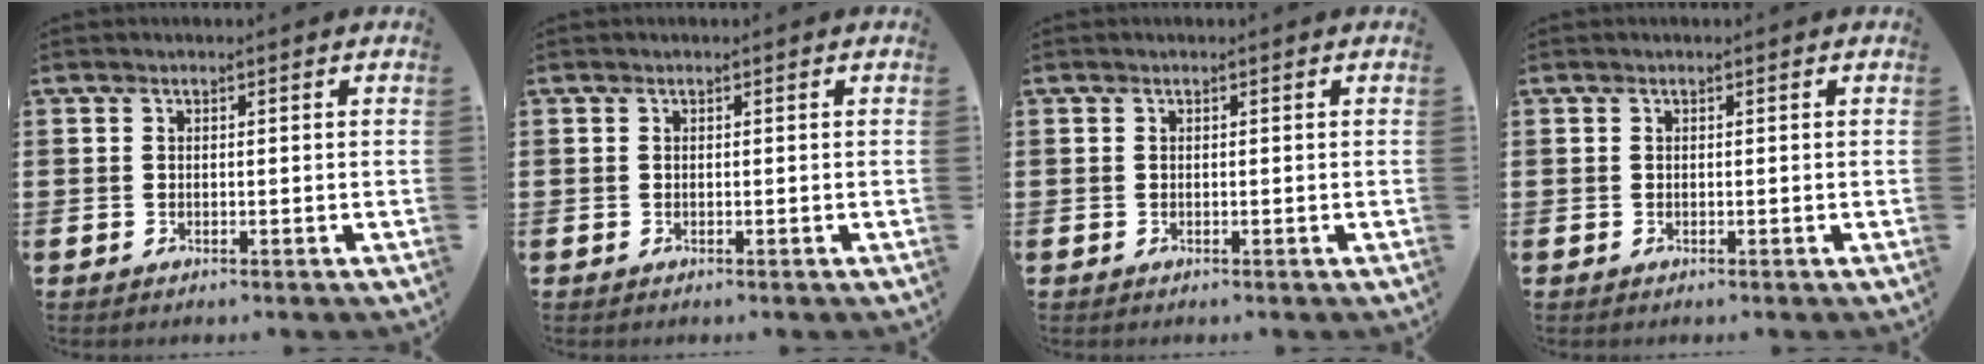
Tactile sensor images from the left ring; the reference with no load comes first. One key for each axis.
{"total": 0.0}
{"total": 0.0}
{"total": 0.0}